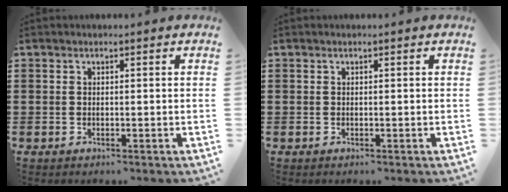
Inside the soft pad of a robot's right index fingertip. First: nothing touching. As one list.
[{"total": 0.0}]